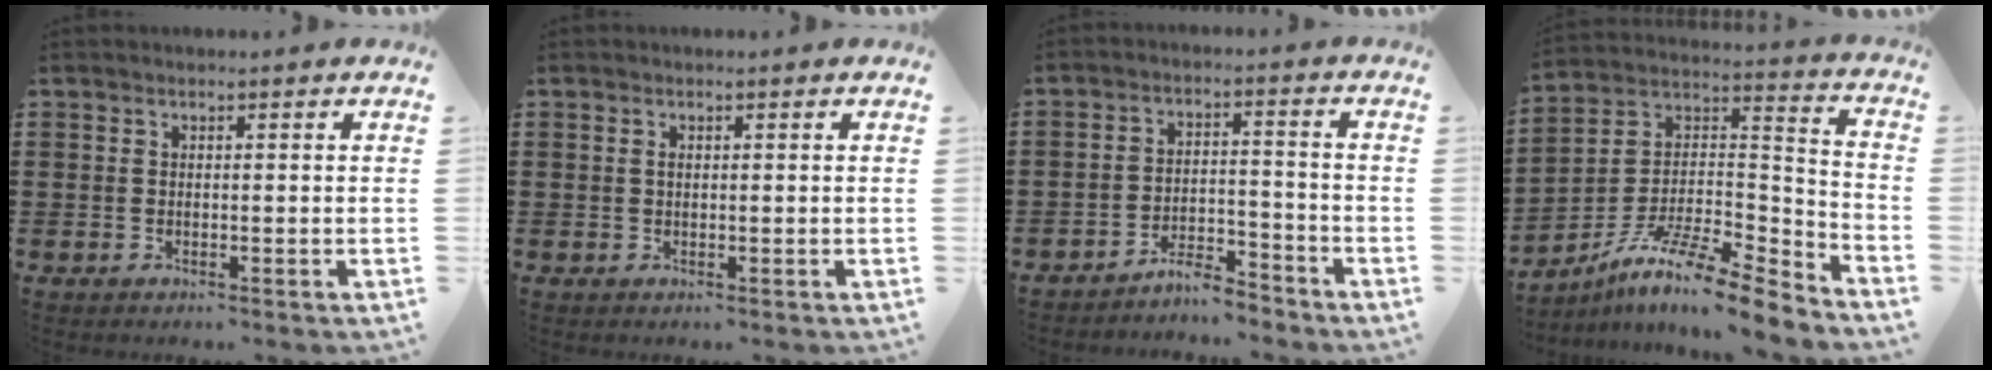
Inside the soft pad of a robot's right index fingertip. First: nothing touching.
{"total": 0.6, "force": [0.1, 0.3, 0.5], "torque": [-0.012, -0.001, 0.001]}
{"total": 4.9, "force": [-4.7, 0.4, 1.2], "torque": [-0.030, 0.006, -0.096]}
{"total": 10.7, "force": [-8.3, 1.7, 6.5], "torque": [-0.120, 0.012, -0.163]}